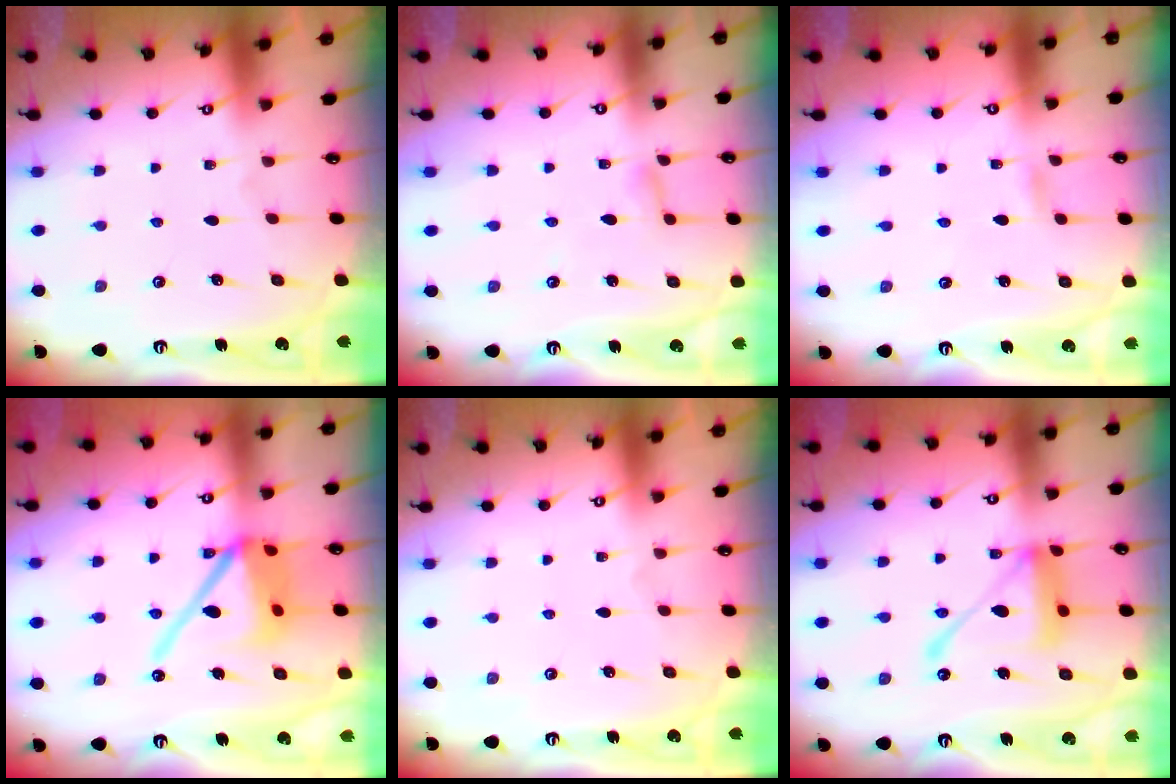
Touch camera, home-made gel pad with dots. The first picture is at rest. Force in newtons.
{"total": 3.3, "press": 3.3, "slide": 0.4}
{"total": 1.7, "press": 1.7, "slide": 0.2}
{"total": 15.1, "press": 14.9, "slide": 2.2}
{"total": 0.0}
{"total": 15.6, "press": 15.5, "slide": 1.7}